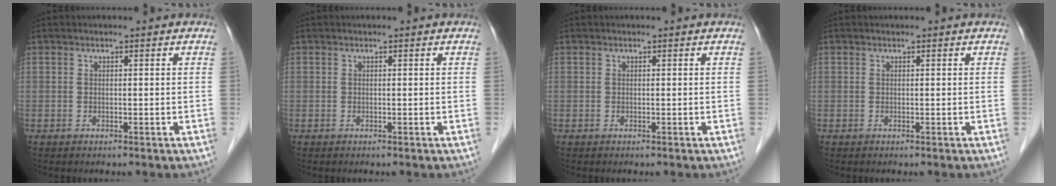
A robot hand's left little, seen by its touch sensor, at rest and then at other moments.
{"total": 0.0}
{"total": 0.0}
{"total": 0.0}